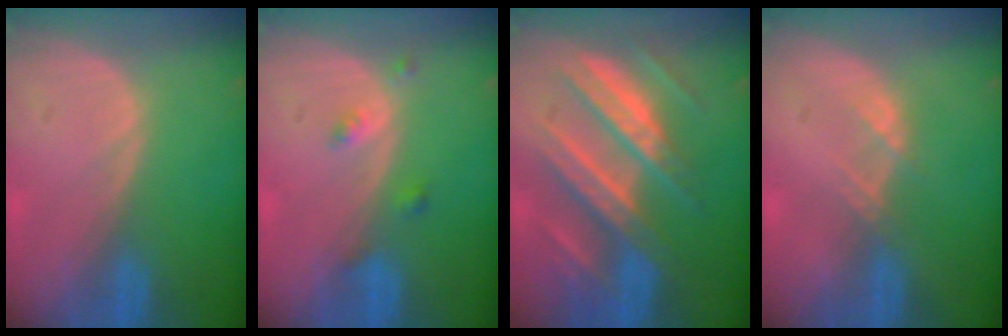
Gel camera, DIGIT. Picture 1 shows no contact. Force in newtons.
{"total": 2.1, "press": 2.1, "slide": 0.2}
{"total": 10.7, "press": 10.7, "slide": 1.0}
{"total": 1.5, "press": 1.4, "slide": 0.2}